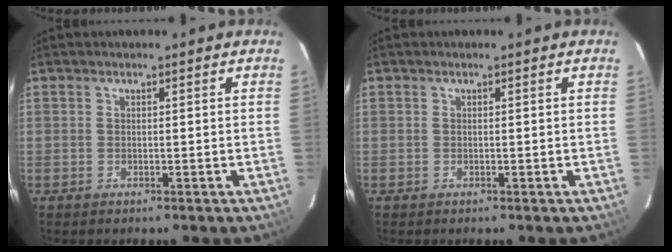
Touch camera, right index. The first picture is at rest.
{"total": 0.0}